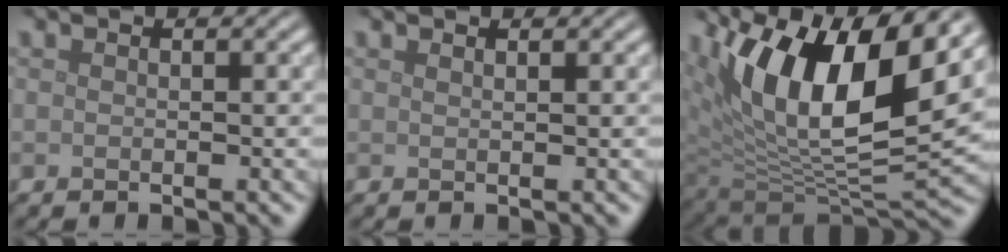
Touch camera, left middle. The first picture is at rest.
{"total": 0.7, "force": [0.6, 0.2, 0.3], "torque": [-0.001, -0.002, 0.005]}
{"total": 13.8, "force": [6.6, 5.7, 10.7], "torque": [-0.187, 0.008, 0.116]}